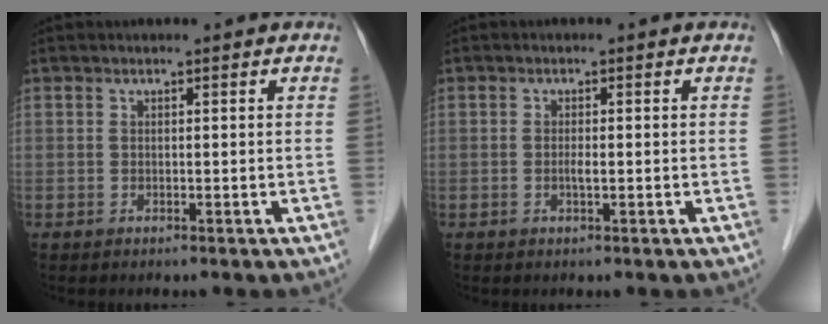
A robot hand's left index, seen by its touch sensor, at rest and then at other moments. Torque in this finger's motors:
{"motor_torque": [0.21, 0.11, 0.01, 0.00]}